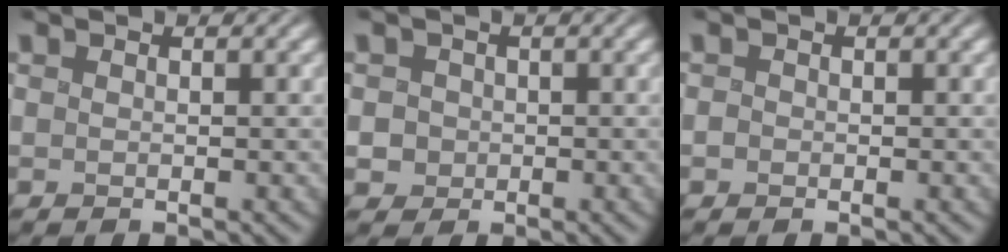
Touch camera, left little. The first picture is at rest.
{"total": 1.6, "force": [-0.3, 1.5, 0.3], "torque": [-0.007, -0.001, 0.000]}
{"total": 0.6, "force": [-0.4, 0.5, -0.1], "torque": [0.001, 0.000, -0.006]}